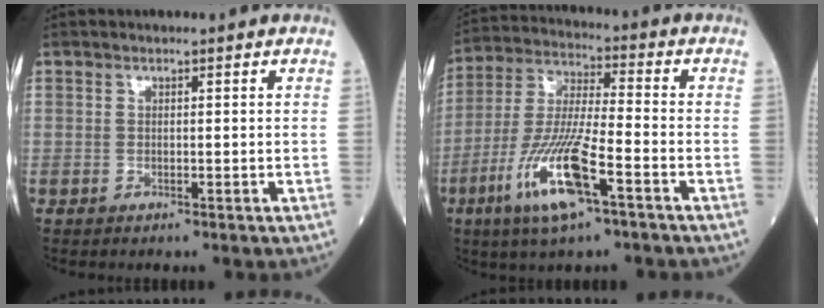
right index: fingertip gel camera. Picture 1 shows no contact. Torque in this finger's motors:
{"motor_torque": [1.16, -0.98, 0.40, 0.21]}